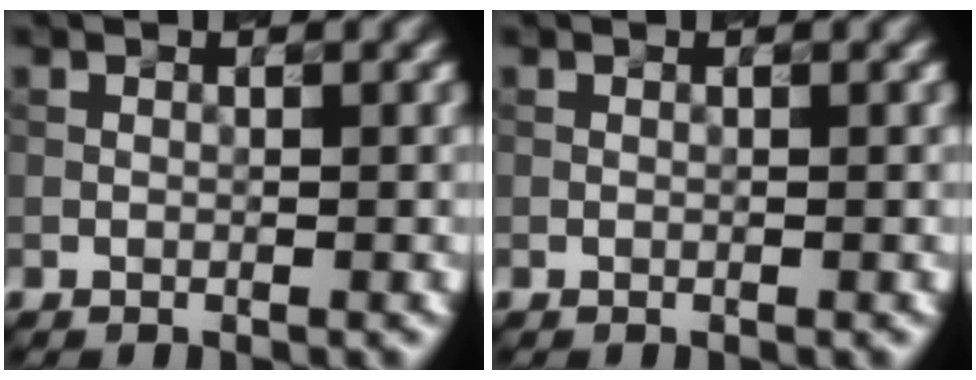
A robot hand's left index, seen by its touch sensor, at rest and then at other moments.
{"total": 0.0}